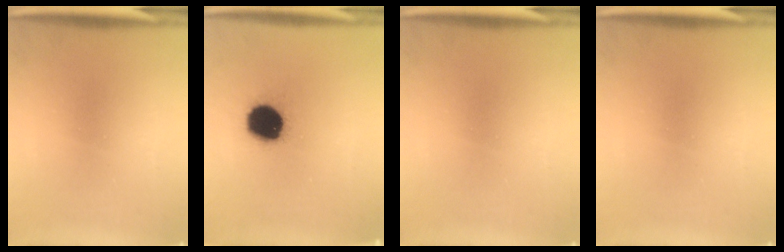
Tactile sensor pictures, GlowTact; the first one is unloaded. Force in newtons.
{"total": 15.9}
{"total": 0.0}
{"total": 0.0}